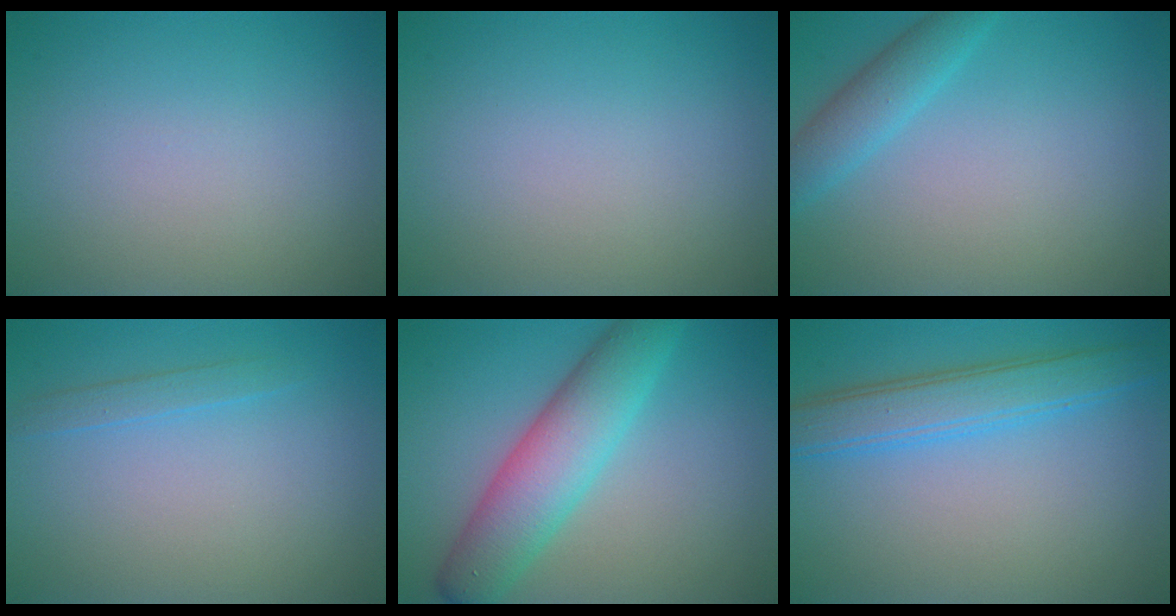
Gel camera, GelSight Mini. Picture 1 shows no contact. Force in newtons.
{"total": 0.0}
{"total": 2.9, "press": 2.9, "slide": 0.2}
{"total": 1.1, "press": 1.1, "slide": 0.1}
{"total": 6.5, "press": 6.5, "slide": 0.3}
{"total": 4.3, "press": 4.3, "slide": 0.1}